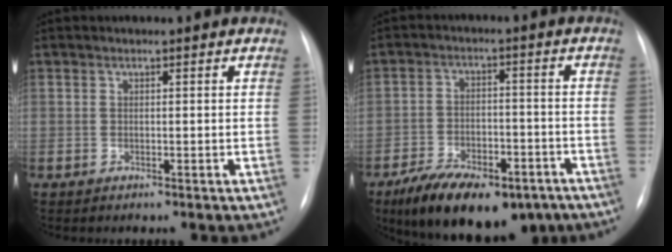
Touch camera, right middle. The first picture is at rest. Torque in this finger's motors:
{"motor_torque": [1.13, -1.01, 0.26, 0.15]}